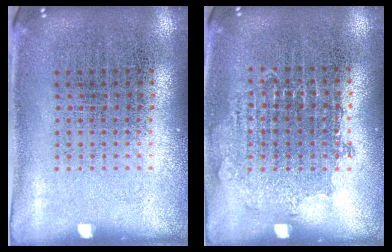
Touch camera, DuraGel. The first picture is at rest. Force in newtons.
{"total": 0.7, "press": 0.7, "slide": 0.2}